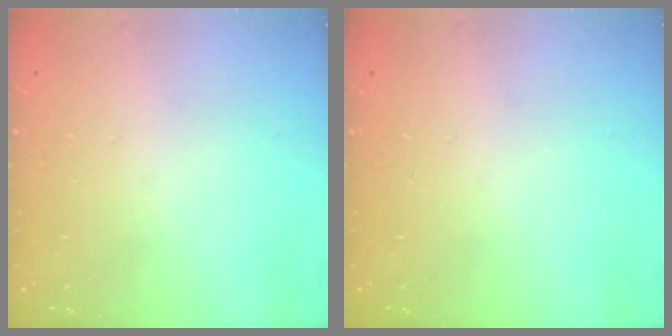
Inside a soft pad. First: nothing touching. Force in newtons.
{"total": 0.0}